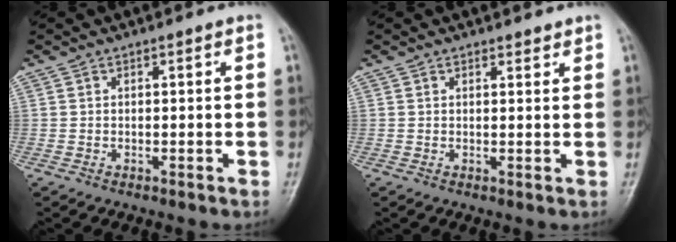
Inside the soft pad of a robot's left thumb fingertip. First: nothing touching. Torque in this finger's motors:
{"motor_torque": [-0.08, -0.05, -0.12, -0.17, 0.04]}